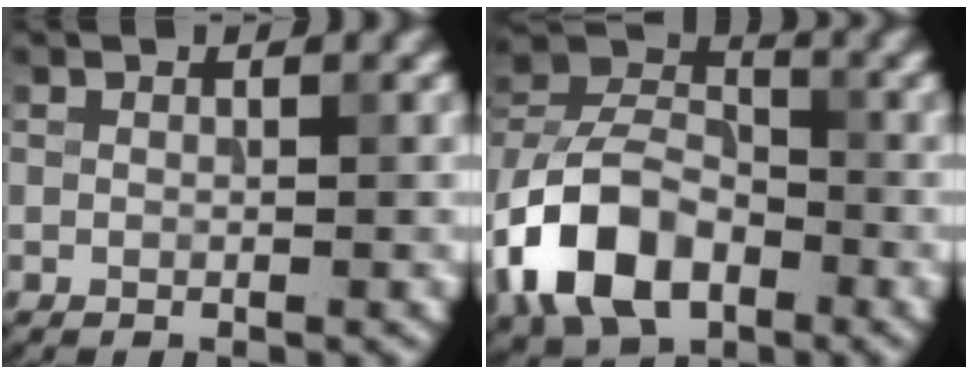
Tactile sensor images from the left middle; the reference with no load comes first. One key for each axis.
{"total": 10.2, "fx": -4.5, "fy": 6.6, "fz": 6.4, "tx": -0.126, "ty": 0.006, "tz": -0.102}